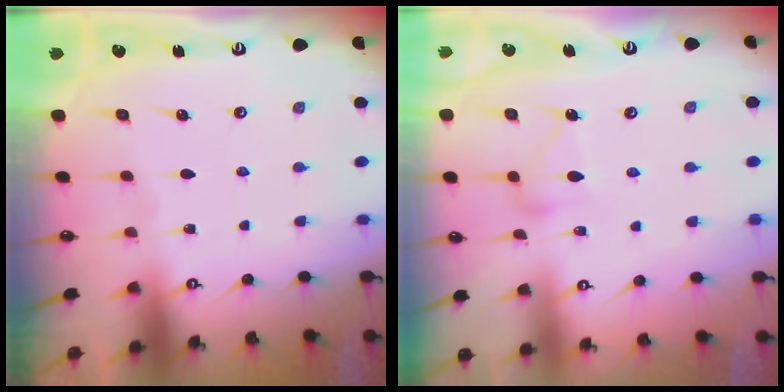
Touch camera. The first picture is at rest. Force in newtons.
{"total": 11.1, "press": 11.1, "slide": 0.5}